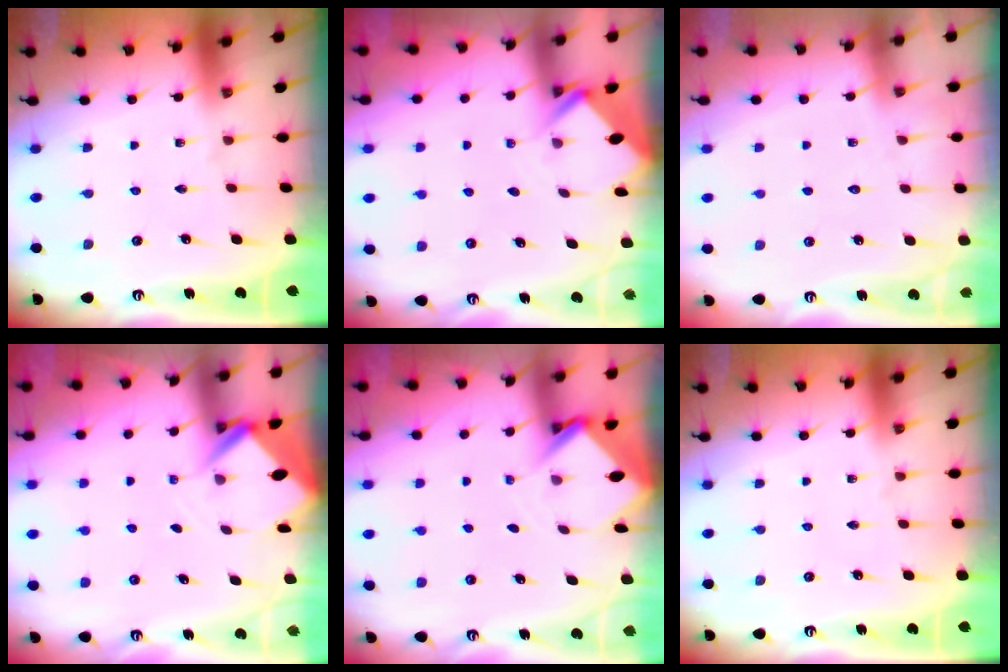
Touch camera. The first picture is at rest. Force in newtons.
{"total": 2.8, "press": 2.8, "slide": 0.2}
{"total": 5.2, "press": 5.1, "slide": 0.6}
{"total": 2.7, "press": 2.7, "slide": 0.1}
{"total": 2.9, "press": 2.9, "slide": 0.2}
{"total": 0.0}